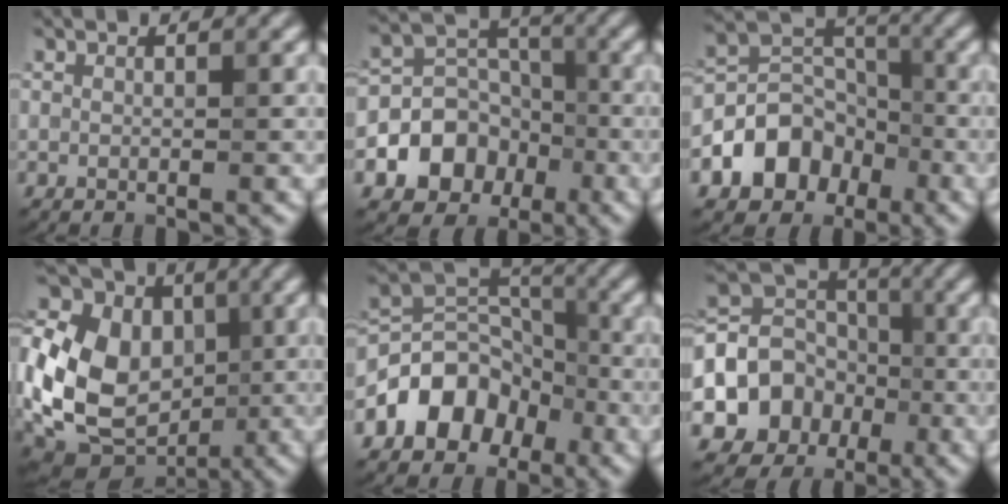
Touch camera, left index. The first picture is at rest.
{"total": 6.3, "force": [-2.5, 5.0, 2.9], "torque": [-0.037, 0.006, -0.052]}
{"total": 6.4, "force": [-2.9, 4.8, 3.1], "torque": [-0.045, 0.004, -0.059]}
{"total": 16.0, "force": [-0.1, 12.1, 10.5], "torque": [-0.222, 0.013, -0.005]}
{"total": 6.5, "force": [-3.2, 4.6, 3.2], "torque": [-0.036, 0.010, -0.063]}
{"total": 9.3, "force": [-2.2, 7.9, 4.4], "torque": [-0.076, -0.004, -0.054]}